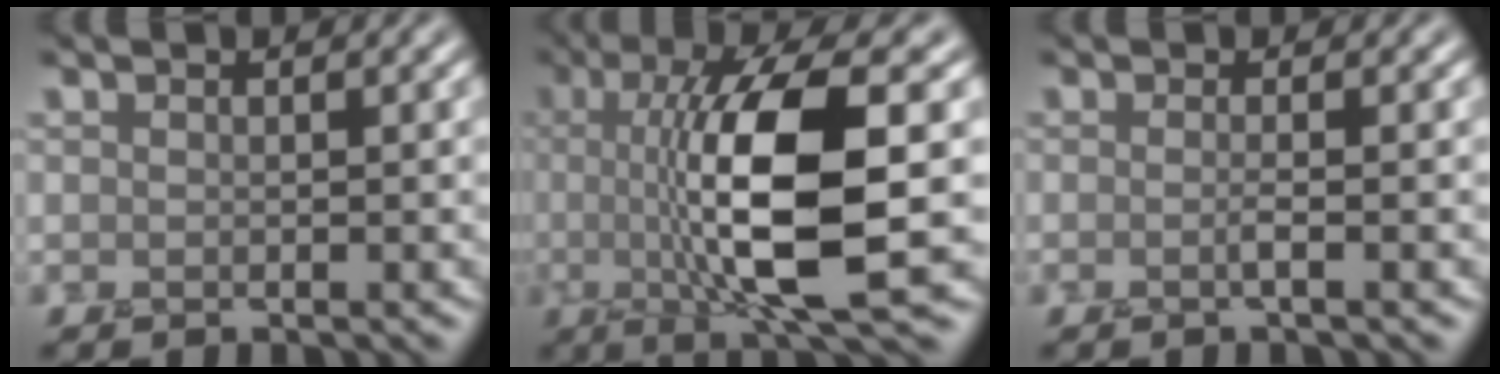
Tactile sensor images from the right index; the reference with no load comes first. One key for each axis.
{"total": 10.8, "fx": -0.1, "fy": 2.8, "fz": 10.5, "tx": -0.174, "ty": -0.005, "tz": 0.002}
{"total": 1.0, "fx": -0.3, "fy": 0.2, "fz": 1.0, "tx": -0.013, "ty": -0.006, "tz": -0.011}